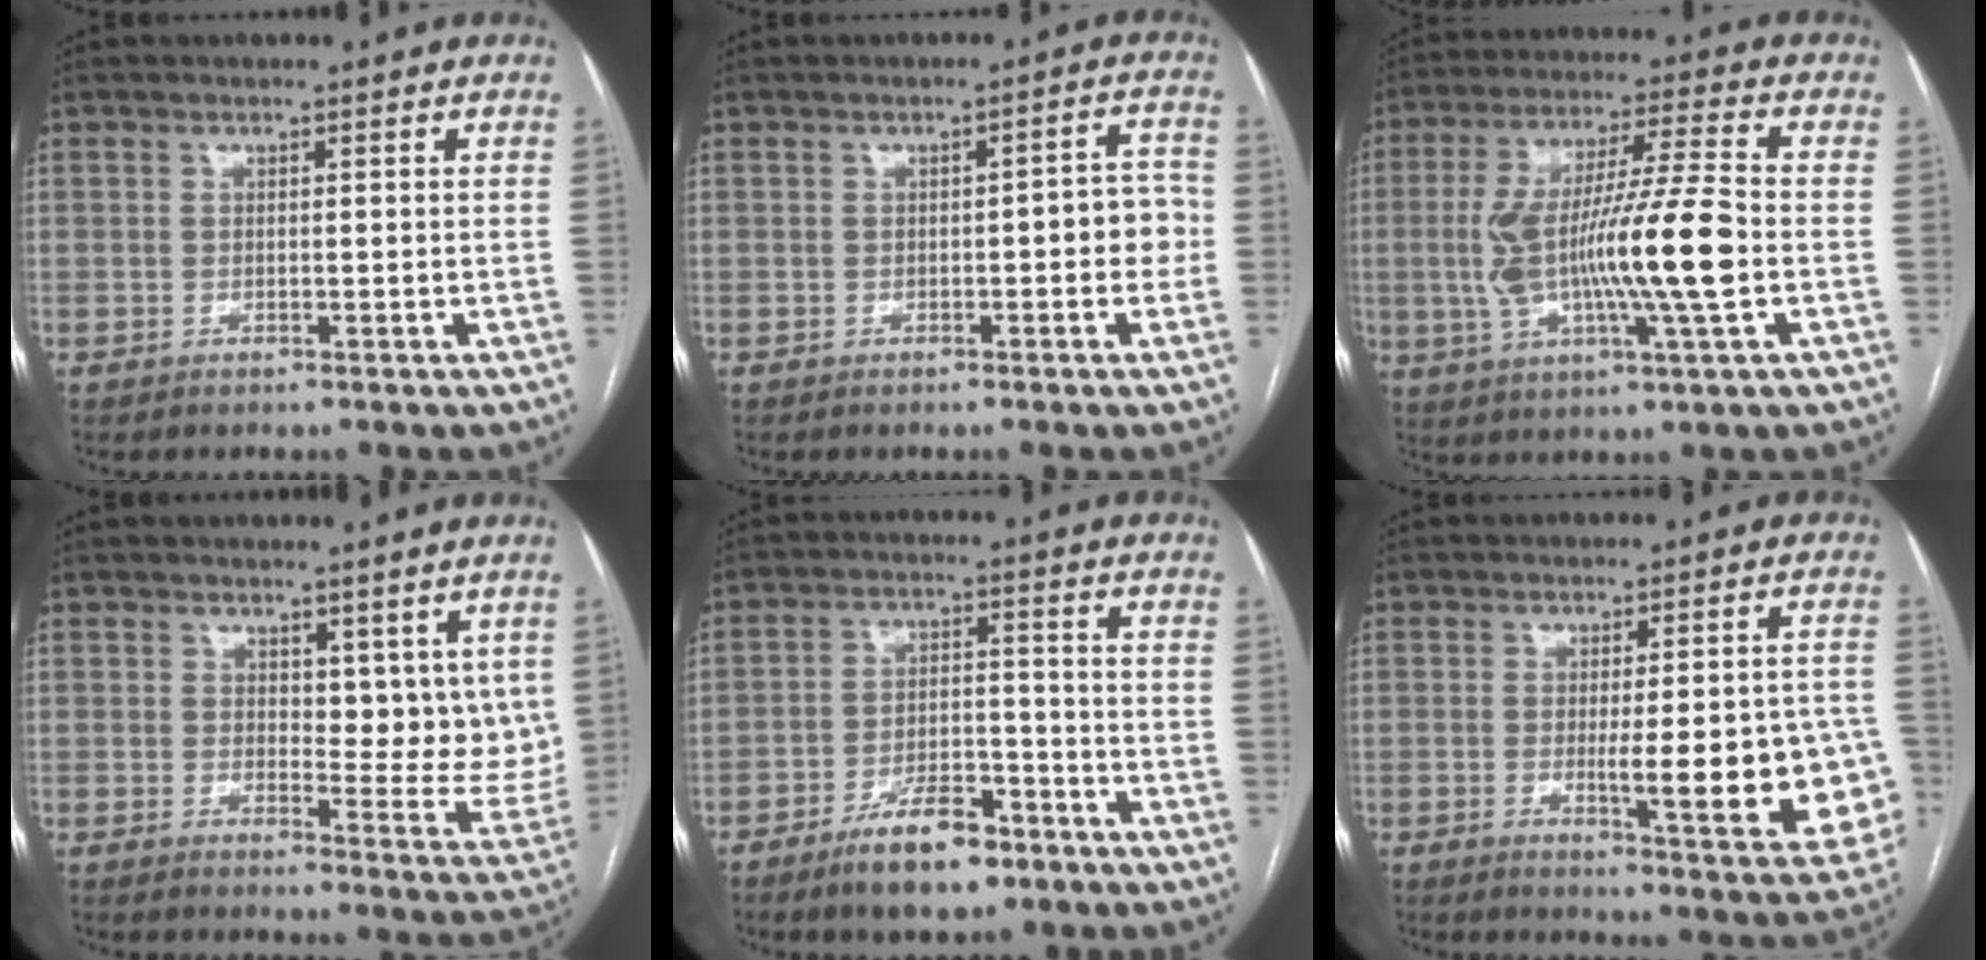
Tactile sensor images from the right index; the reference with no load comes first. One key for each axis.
{"total": 4.3, "fx": -0.8, "fy": 1.5, "fz": 3.9, "tx": -0.039, "ty": 0.020, "tz": -0.011}
{"total": 16.4, "fx": -1.9, "fy": 0.9, "fz": 16.3, "tx": -0.309, "ty": 0.004, "tz": -0.035}
{"total": 7.6, "fx": 3.4, "fy": 3.7, "fz": 5.7, "tx": -0.054, "ty": -0.013, "tz": 0.051}
{"total": 9.1, "fx": -6.3, "fy": 3.2, "fz": 5.8, "tx": -0.104, "ty": 0.003, "tz": -0.106}
{"total": 15.1, "fx": -3.1, "fy": 3.0, "fz": 14.4, "tx": -0.124, "ty": 0.007, "tz": -0.025}